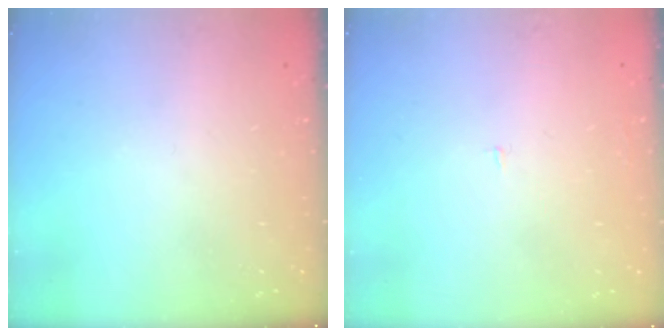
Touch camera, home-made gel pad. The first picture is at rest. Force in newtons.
{"total": 1.2, "press": 1.2, "slide": 0.1}